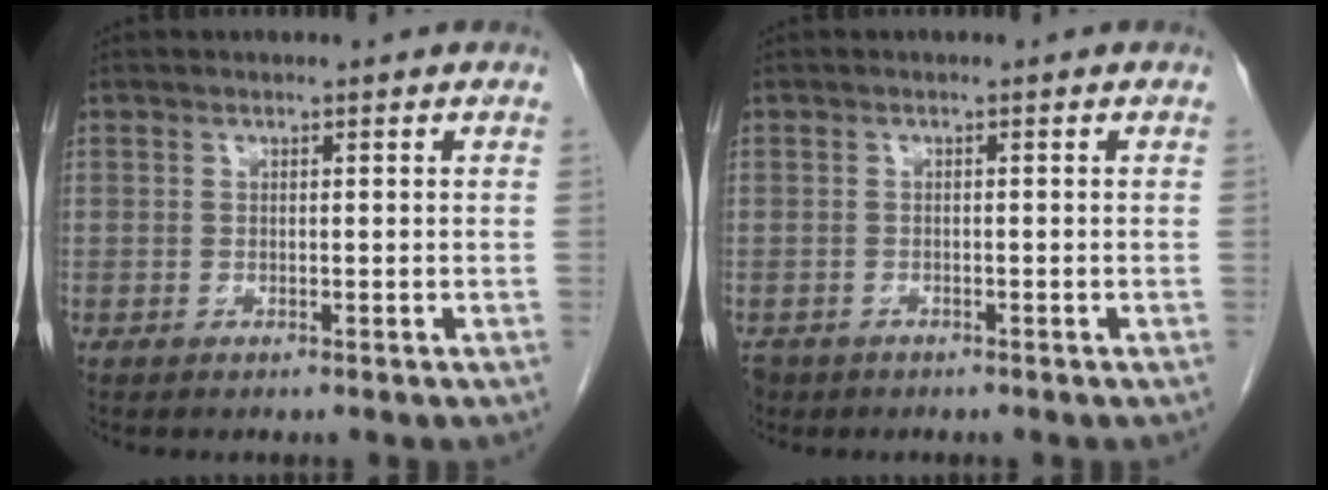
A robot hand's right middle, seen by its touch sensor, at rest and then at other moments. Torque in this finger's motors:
{"motor_torque": [0.43, -0.28, 0.06, 0.03]}